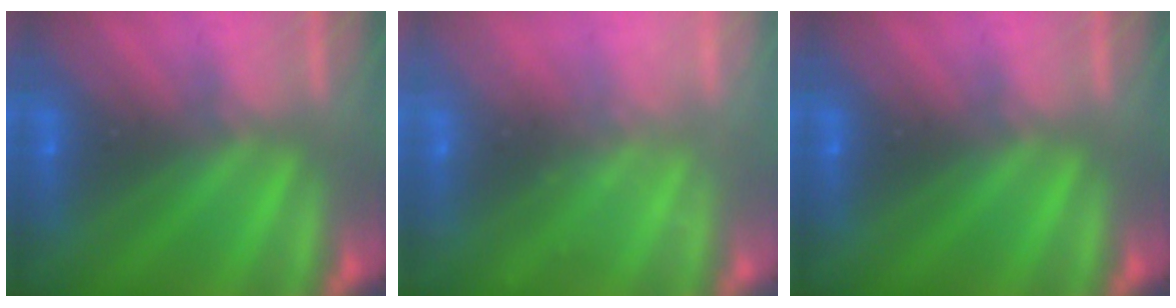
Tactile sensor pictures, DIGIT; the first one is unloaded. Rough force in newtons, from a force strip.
{"total": 2.3}
{"total": 0.0}